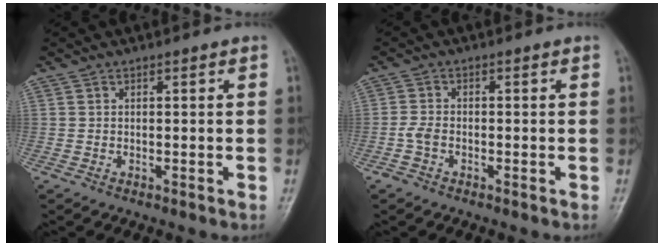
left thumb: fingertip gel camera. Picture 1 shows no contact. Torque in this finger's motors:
{"motor_torque": [-0.01, 0.04, 0.24, 0.10, 0.00]}